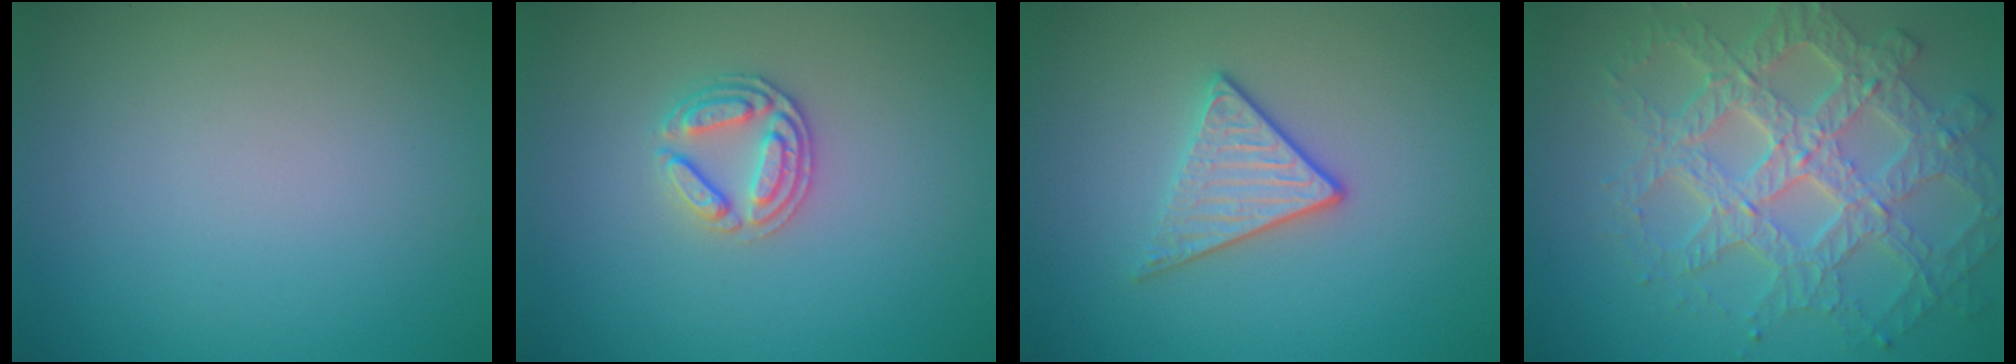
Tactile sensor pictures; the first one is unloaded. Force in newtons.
{"total": 2.7, "press": 2.5, "slide": 0.8}
{"total": 2.9, "press": 2.6, "slide": 1.4}
{"total": 7.8, "press": 6.2, "slide": 4.8}